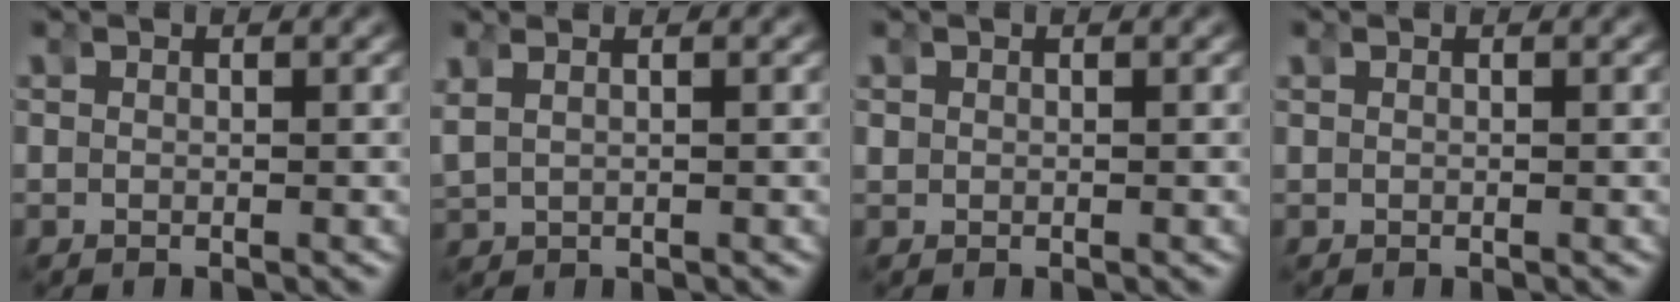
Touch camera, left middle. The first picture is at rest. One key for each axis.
{"total": 2.5, "fx": 0.8, "fy": 1.8, "fz": 1.5, "tx": -0.039, "ty": 0.005, "tz": 0.017}
{"total": 0.6, "fx": 0.1, "fy": 0.6, "fz": 0.1, "tx": -0.007, "ty": 0.000, "tz": 0.004}
{"total": 0.0}